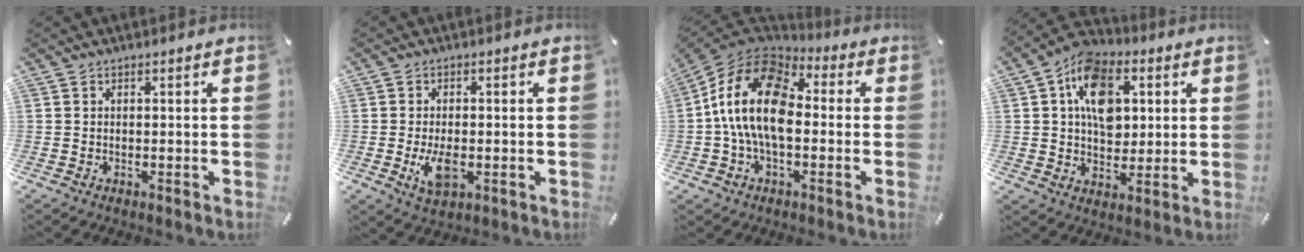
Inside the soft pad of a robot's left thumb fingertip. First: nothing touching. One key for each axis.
{"total": 6.0, "fx": -1.2, "fy": 3.1, "fz": 5.0, "tx": -0.116, "ty": -0.005, "tz": -0.024}
{"total": 17.6, "fx": -1.3, "fy": 10.9, "fz": 13.7, "tx": -0.269, "ty": 0.022, "tz": -0.026}
{"total": 14.2, "fx": 3.4, "fy": 10.4, "fz": 9.1, "tx": -0.142, "ty": 0.003, "tz": 0.062}